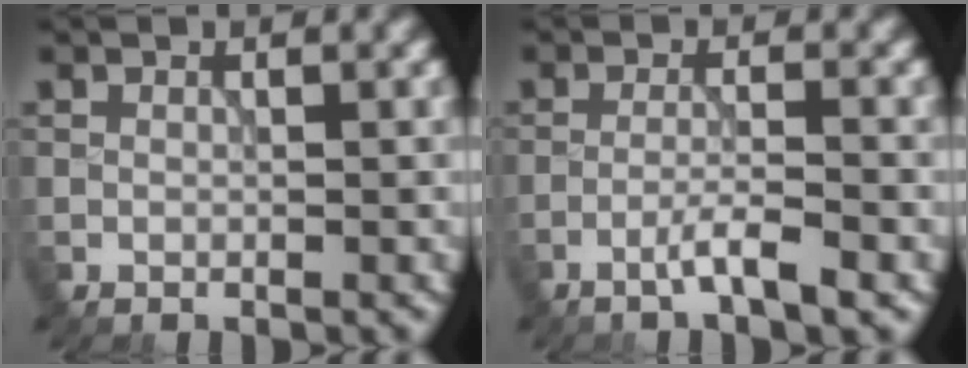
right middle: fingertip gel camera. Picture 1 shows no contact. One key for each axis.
{"total": 2.9, "fx": -1.7, "fy": 0.2, "fz": 2.4, "tx": -0.039, "ty": 0.010, "tz": -0.039}